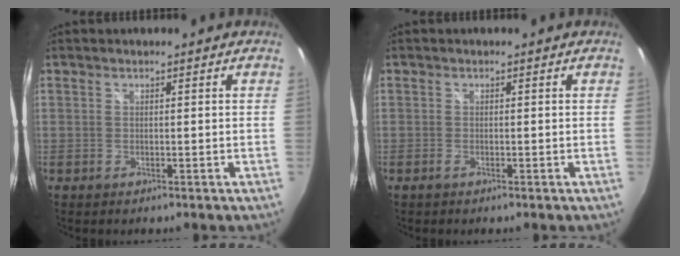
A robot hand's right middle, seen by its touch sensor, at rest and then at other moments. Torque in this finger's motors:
{"motor_torque": [-0.58, 0.13, 0.00, -0.01]}